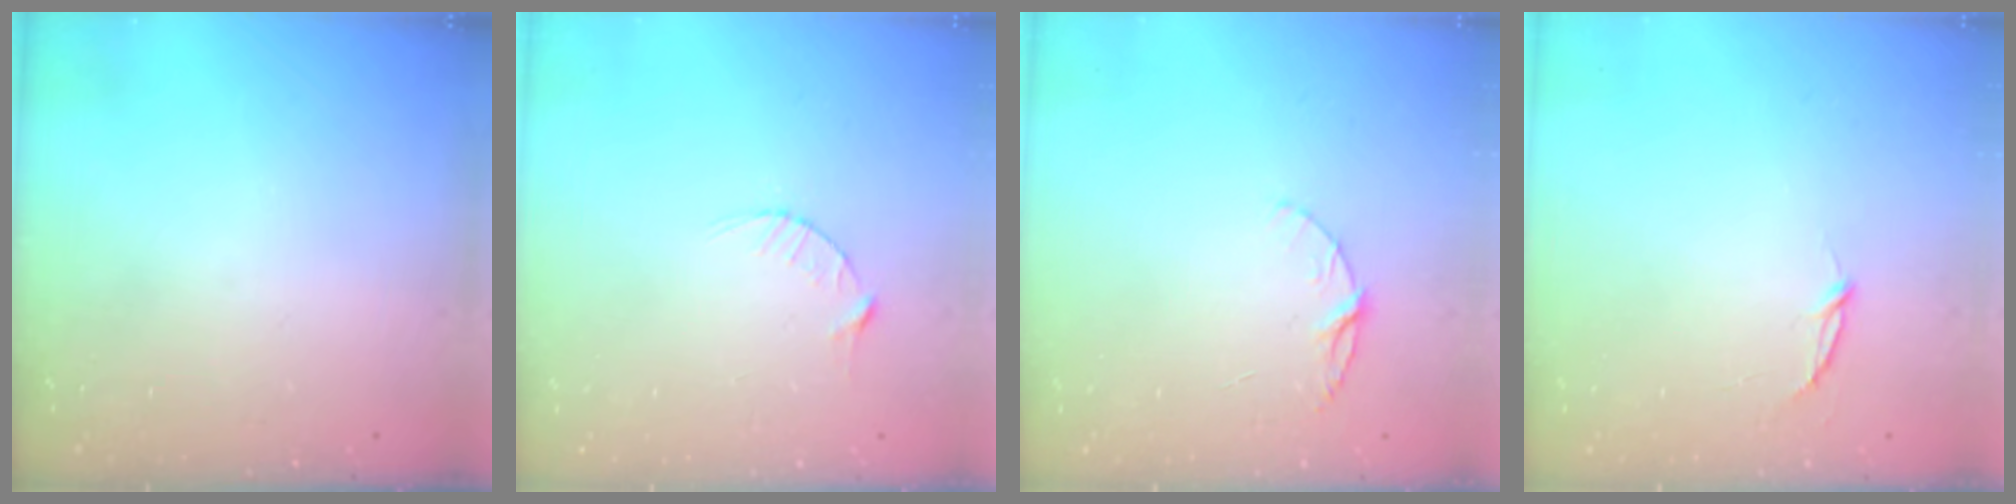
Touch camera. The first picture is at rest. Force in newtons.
{"total": 2.9, "press": 2.9, "slide": 0.4}
{"total": 6.0, "press": 6.0, "slide": 0.6}
{"total": 2.8, "press": 2.8, "slide": 0.3}